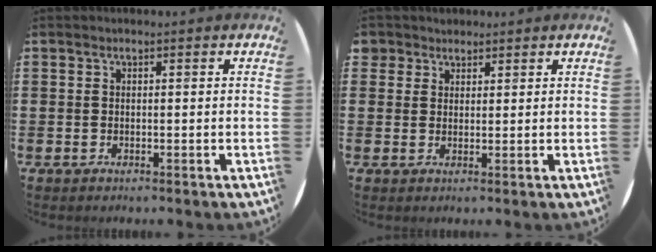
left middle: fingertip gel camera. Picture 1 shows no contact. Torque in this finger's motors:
{"motor_torque": [0.07, -0.12, 0.00, 0.03]}